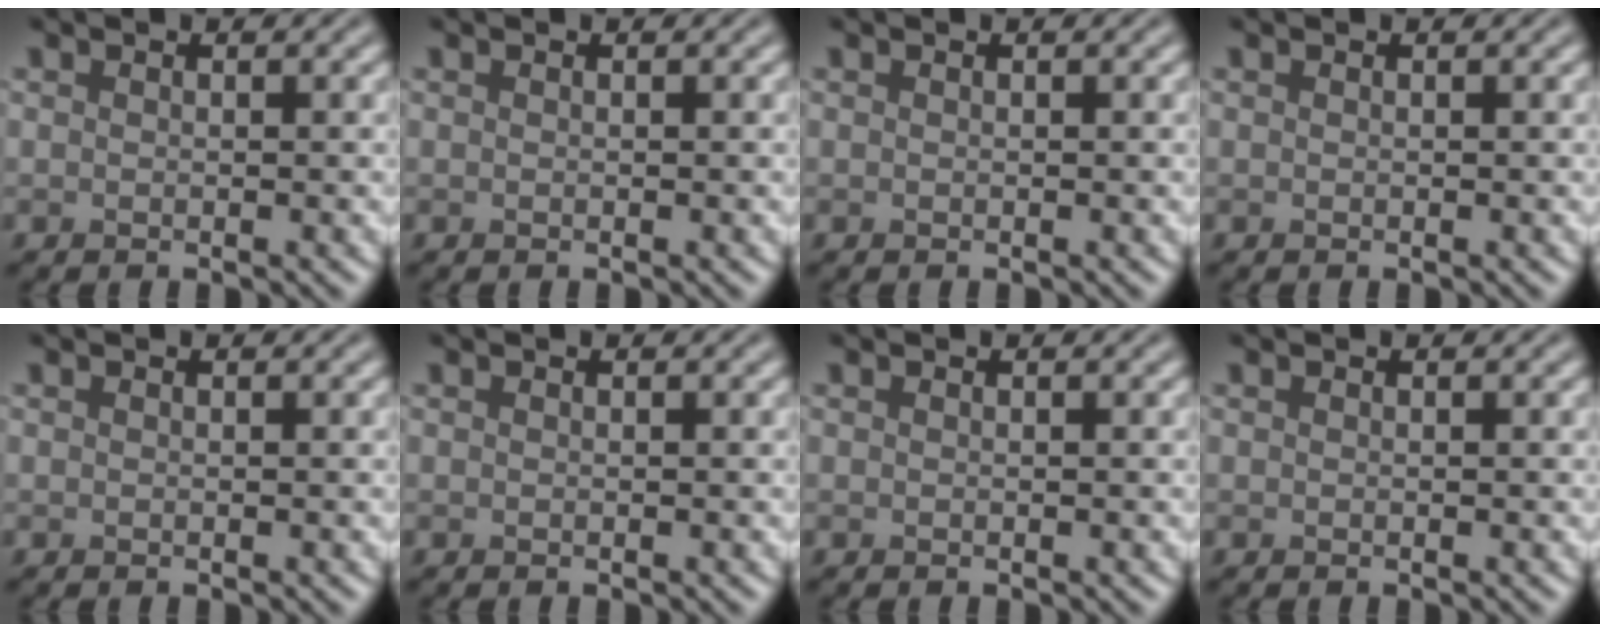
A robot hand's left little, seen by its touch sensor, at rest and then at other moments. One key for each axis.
{"total": 0.0}
{"total": 0.0}
{"total": 0.0}
{"total": 0.0}
{"total": 0.0}
{"total": 0.0}
{"total": 0.0}